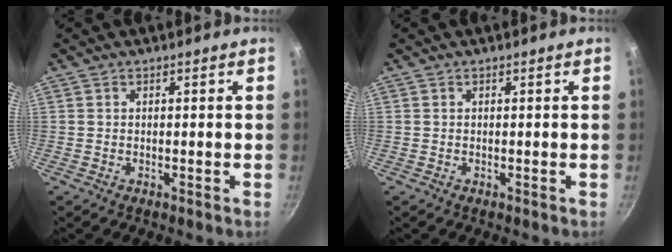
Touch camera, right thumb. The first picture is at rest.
{"total": 0.0}